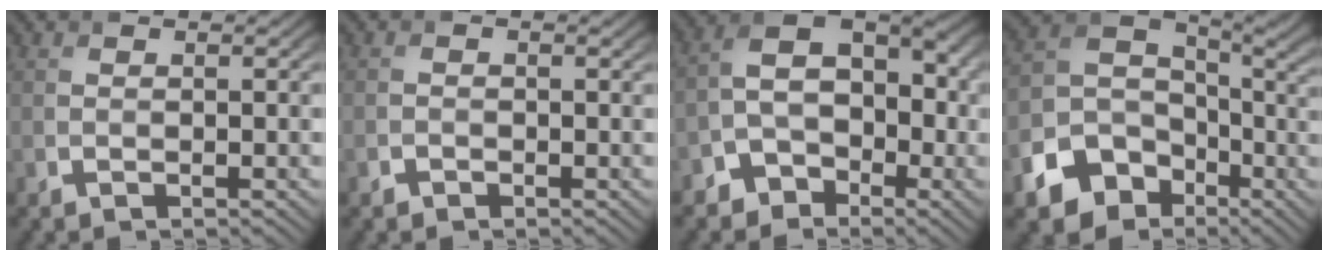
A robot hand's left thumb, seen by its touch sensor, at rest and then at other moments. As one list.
[{"total": 1.0, "force": [-0.7, 0.7, 0.1], "torque": [0.001, -0.002, -0.017]}, {"total": 8.1, "force": [-4.0, 5.9, 3.8], "torque": [-0.058, -0.004, -0.082]}, {"total": 11.3, "force": [-4.9, 8.6, 5.6], "torque": [-0.135, -0.038, -0.100]}]